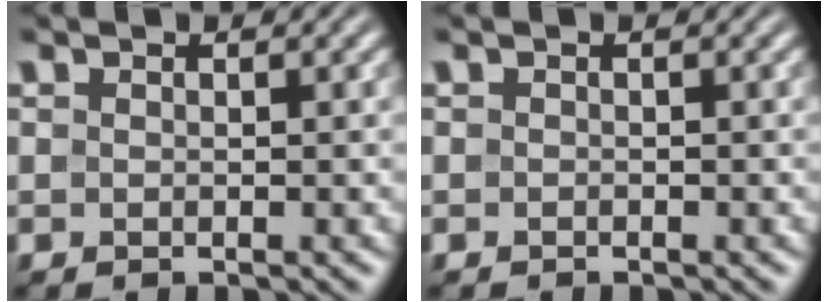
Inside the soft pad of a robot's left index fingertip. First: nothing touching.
{"total": 0.0}